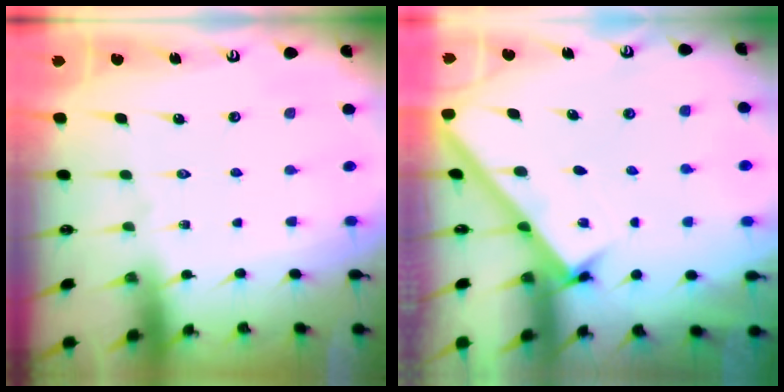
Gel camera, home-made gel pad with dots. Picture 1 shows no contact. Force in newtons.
{"total": 2.6, "press": 2.6, "slide": 0.3}